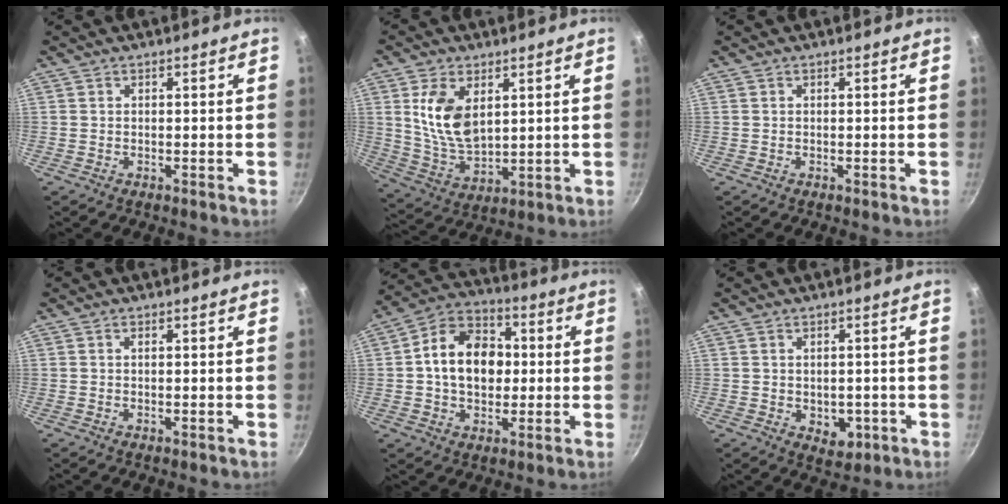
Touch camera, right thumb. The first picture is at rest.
{"total": 11.8, "force": [3.5, 6.9, 8.9], "torque": [-0.161, -0.026, 0.079]}
{"total": 0.0}
{"total": 0.5, "force": [0.1, 0.1, 0.5], "torque": [-0.010, 0.001, 0.001]}
{"total": 14.7, "force": [0.7, 10.8, 9.9], "torque": [-0.127, 0.022, -0.004]}
{"total": 4.8, "force": [-1.1, 3.5, 3.1], "torque": [-0.023, 0.000, -0.008]}